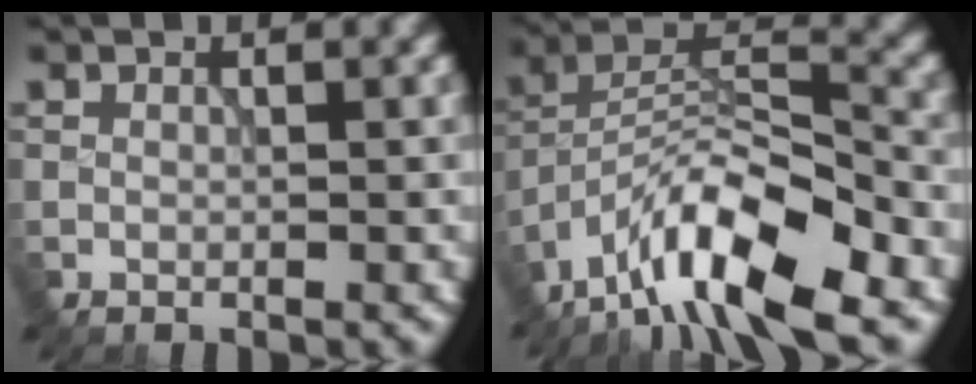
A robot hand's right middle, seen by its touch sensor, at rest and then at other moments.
{"total": 11.1, "force": [-7.8, 3.1, 7.3], "torque": [-0.118, 0.016, -0.158]}